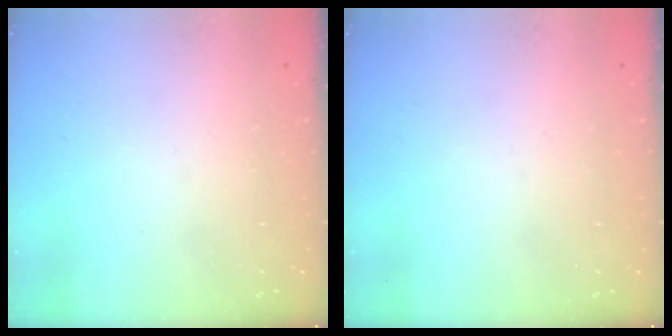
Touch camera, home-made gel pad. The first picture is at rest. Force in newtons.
{"total": 0.0}